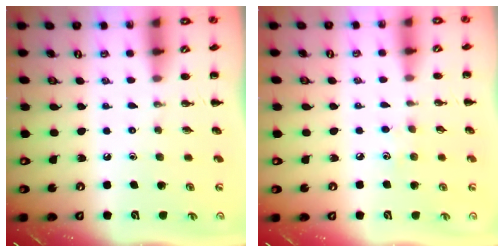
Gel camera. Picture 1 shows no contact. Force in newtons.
{"total": 4.5, "press": 4.4, "slide": 1.1}